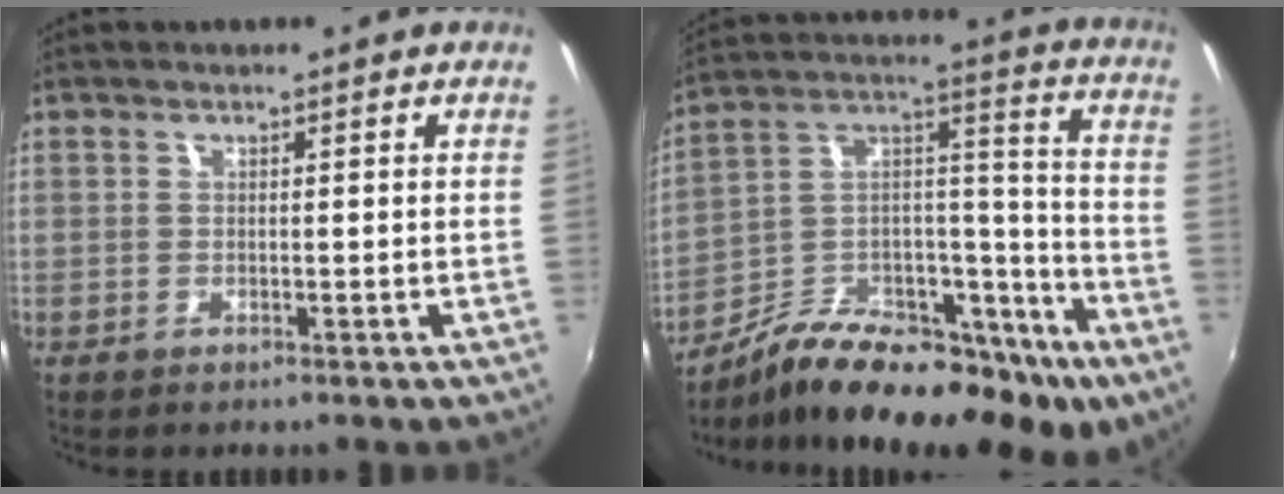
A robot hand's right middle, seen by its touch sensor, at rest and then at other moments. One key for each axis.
{"total": 25.4, "fx": -16.1, "fy": 10.6, "fz": 16.5, "tx": -0.269, "ty": 0.006, "tz": -0.252}